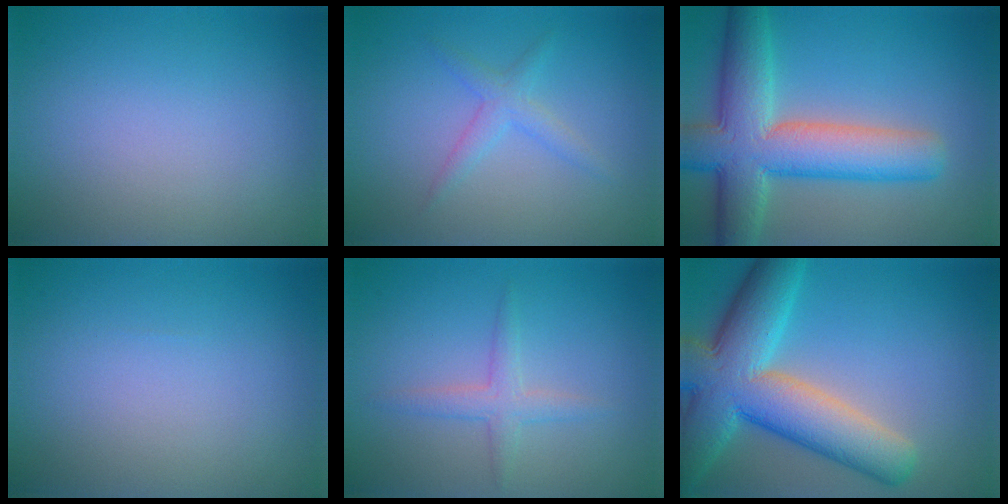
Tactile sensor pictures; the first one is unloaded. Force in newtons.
{"total": 1.8, "press": 1.8, "slide": 0.1}
{"total": 9.6, "press": 9.6, "slide": 0.3}
{"total": 0.0}
{"total": 1.9, "press": 1.9, "slide": 0.1}
{"total": 11.1, "press": 11.1, "slide": 0.5}